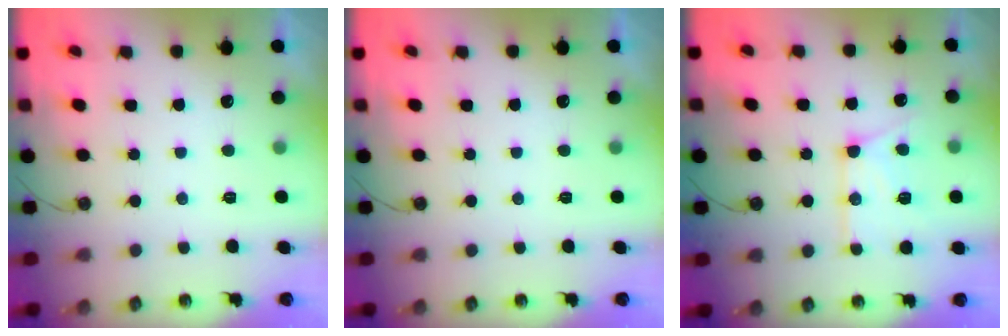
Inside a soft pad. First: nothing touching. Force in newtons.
{"total": 0.0}
{"total": 13.1, "press": 13.0, "slide": 1.3}